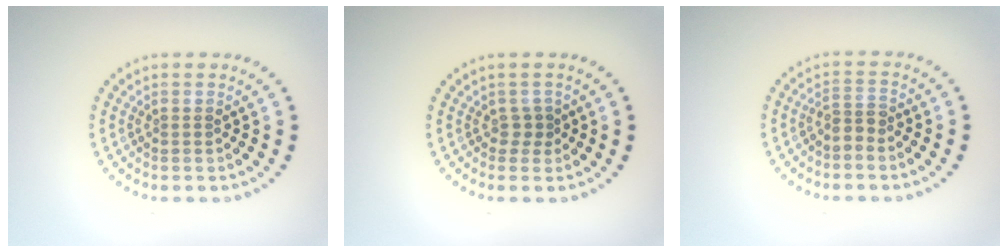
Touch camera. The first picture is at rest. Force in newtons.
{"total": 0.9, "press": 0.7, "slide": 0.5}
{"total": 1.9, "press": 1.4, "slide": 1.2}